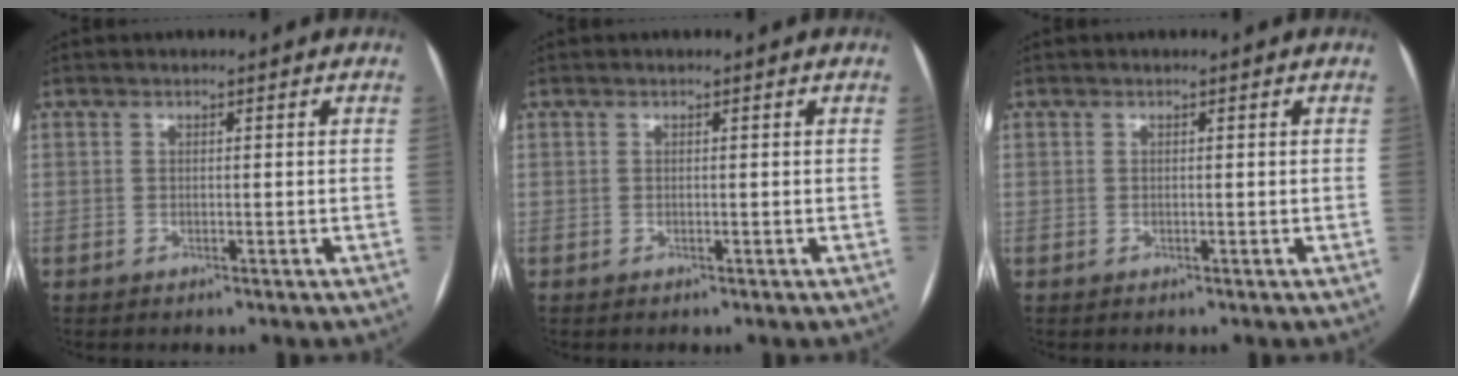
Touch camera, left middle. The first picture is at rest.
{"total": 0.0}
{"total": 0.0}